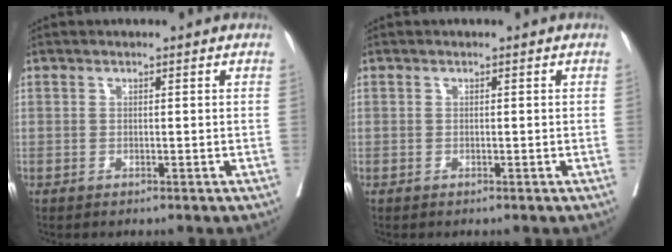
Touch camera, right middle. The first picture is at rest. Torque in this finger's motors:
{"motor_torque": [0.36, -0.35, -0.22, -0.21]}